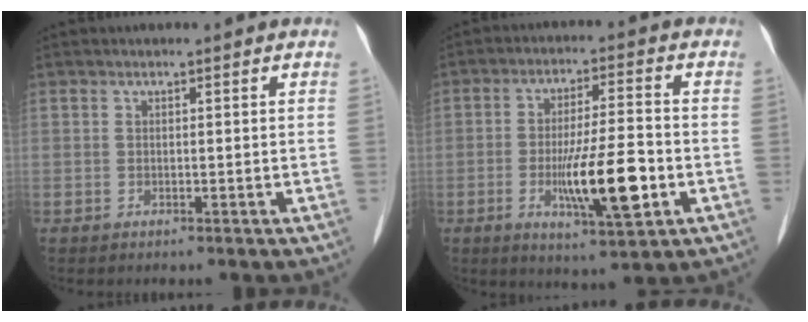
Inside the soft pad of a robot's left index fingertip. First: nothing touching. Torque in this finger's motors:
{"motor_torque": [1.82, 0.32, 0.84, 0.21]}